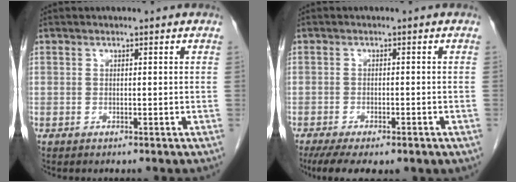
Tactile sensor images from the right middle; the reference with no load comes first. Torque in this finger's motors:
{"motor_torque": [1.16, -0.98, 0.30, 0.12]}